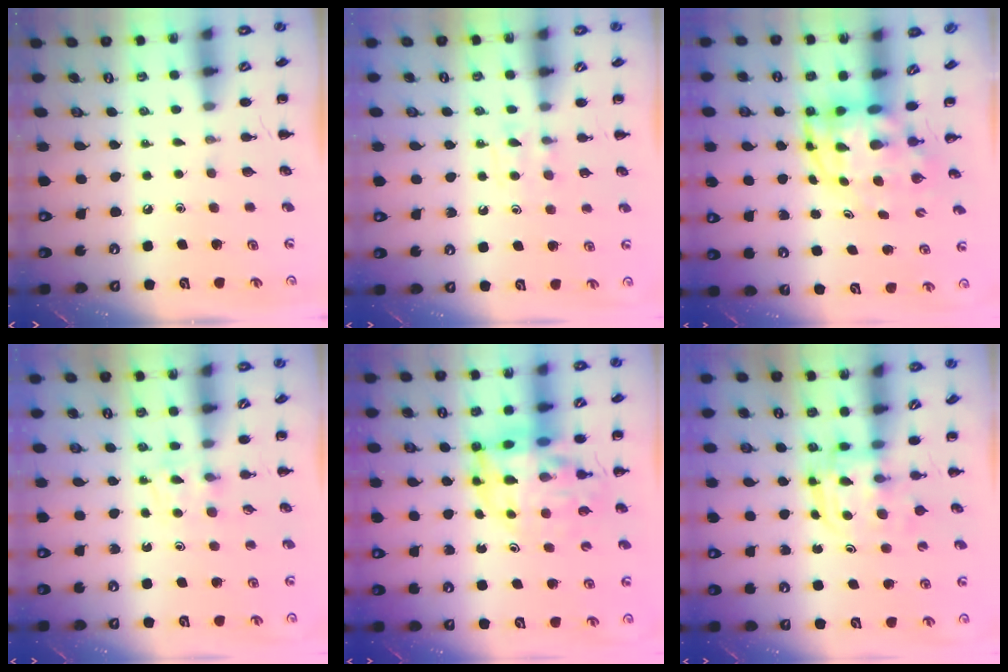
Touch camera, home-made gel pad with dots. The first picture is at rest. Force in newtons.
{"total": 5.3, "press": 5.0, "slide": 1.7}
{"total": 5.0, "press": 4.8, "slide": 1.4}
{"total": 4.3, "press": 4.0, "slide": 1.6}
{"total": 13.2, "press": 12.6, "slide": 3.8}
{"total": 2.9, "press": 2.9, "slide": 0.3}